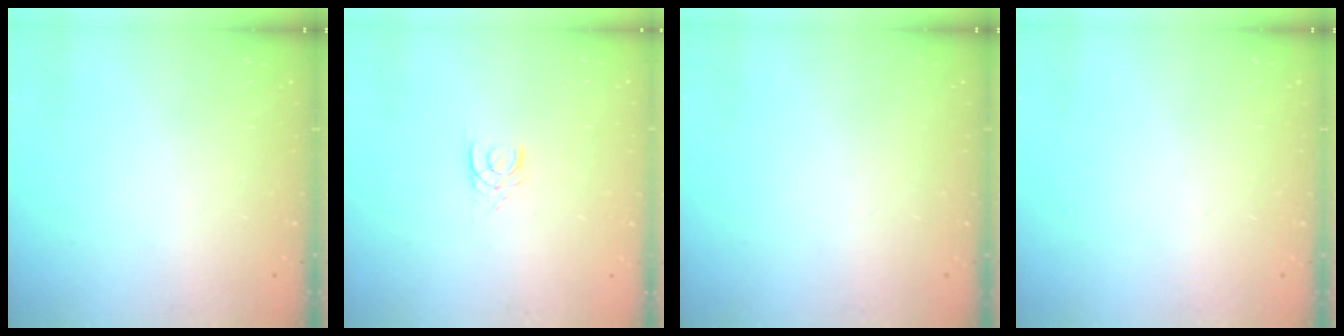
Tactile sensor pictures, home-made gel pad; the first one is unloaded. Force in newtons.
{"total": 3.1, "press": 3.1, "slide": 0.3}
{"total": 0.0}
{"total": 0.0}